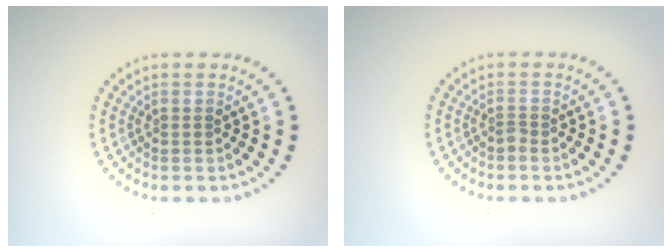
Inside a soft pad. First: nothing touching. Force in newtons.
{"total": 0.7, "press": 0.5, "slide": 0.5}